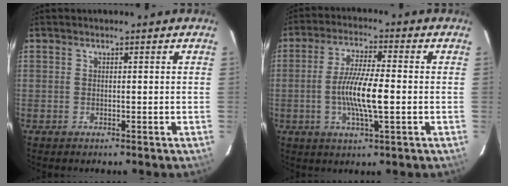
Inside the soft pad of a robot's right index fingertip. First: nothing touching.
{"total": 9.3, "force": [-1.5, 1.5, 9.0], "torque": [-0.171, -0.003, -0.031]}